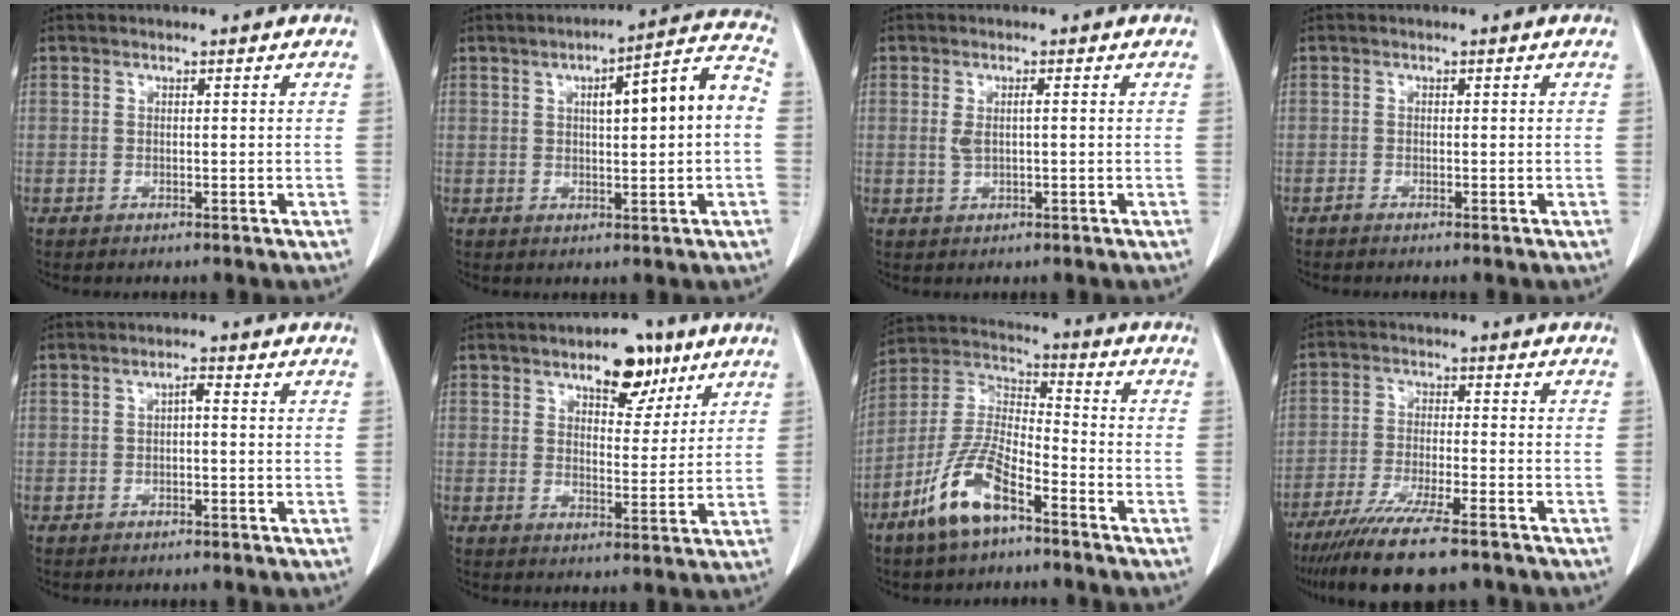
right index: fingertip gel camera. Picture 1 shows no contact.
{"total": 11.5, "force": [1.2, 2.0, 11.3], "torque": [-0.158, 0.036, 0.020]}
{"total": 2.9, "force": [0.2, 1.1, 2.7], "torque": [-0.062, 0.010, 0.008]}
{"total": 0.6, "force": [-0.4, 0.2, 0.4], "torque": [-0.008, 0.001, -0.007]}
{"total": 1.7, "force": [0.0, 0.7, 1.5], "torque": [-0.029, 0.007, 0.001]}
{"total": 8.6, "force": [5.4, 4.0, 5.4], "torque": [-0.079, 0.005, 0.085]}
{"total": 12.4, "force": [-7.4, 4.0, 9.2], "torque": [-0.204, -0.001, -0.143]}
{"total": 14.5, "force": [-11.1, 2.2, 9.0], "torque": [-0.169, -0.036, -0.183]}